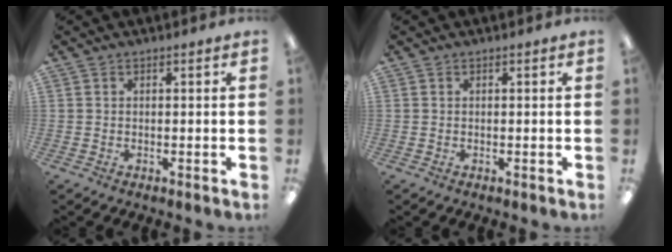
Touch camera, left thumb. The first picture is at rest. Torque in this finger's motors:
{"motor_torque": [-0.01, -0.01, 0.12, -0.02, 0.00]}